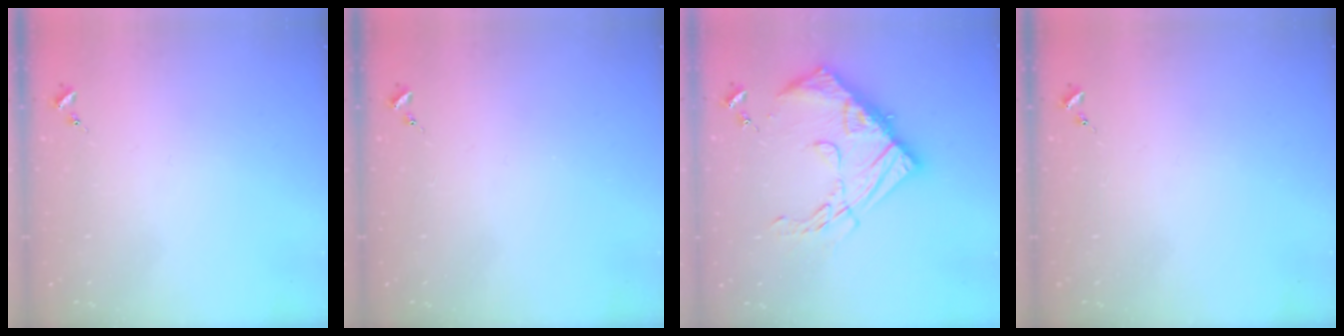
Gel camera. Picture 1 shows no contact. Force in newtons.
{"total": 0.0}
{"total": 18.8, "press": 18.7, "slide": 1.2}
{"total": 0.0}